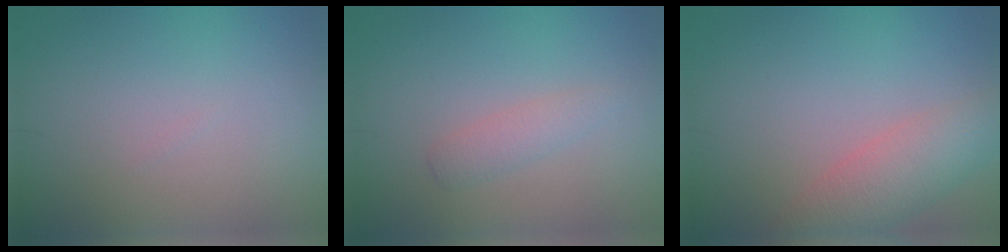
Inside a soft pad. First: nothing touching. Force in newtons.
{"total": 1.7, "press": 1.7, "slide": 0.1}
{"total": 5.1, "press": 5.1, "slide": 0.2}